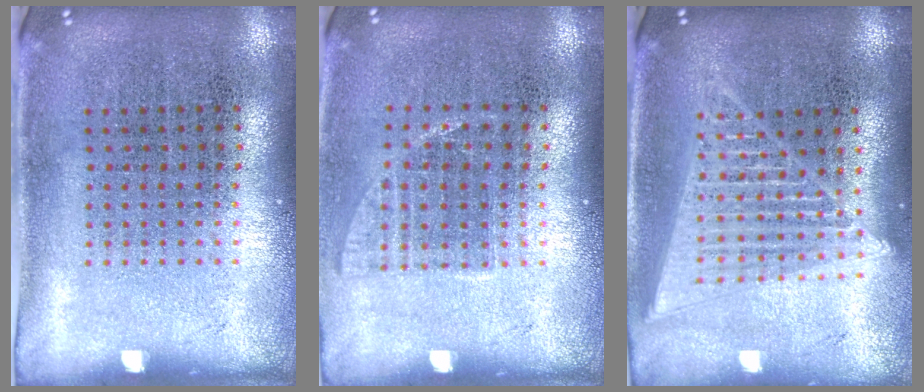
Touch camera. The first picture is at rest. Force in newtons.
{"total": 1.0, "press": 0.8, "slide": 0.5}
{"total": 1.8, "press": 1.6, "slide": 0.8}